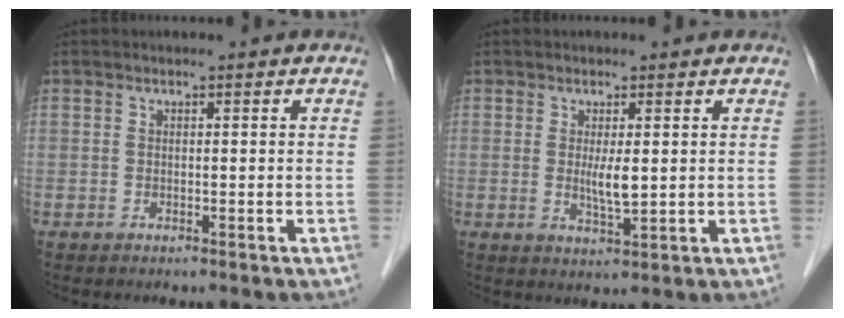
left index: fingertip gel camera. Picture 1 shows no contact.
{"total": 3.2, "force": [0.4, 0.5, 3.1], "torque": [-0.062, -0.007, 0.010]}